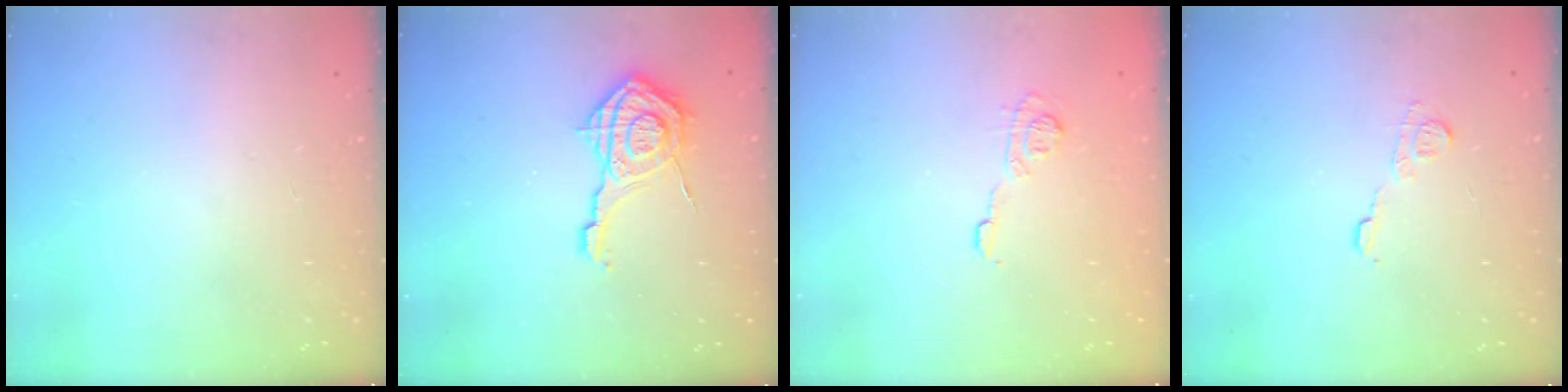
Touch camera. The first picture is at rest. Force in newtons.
{"total": 13.6, "press": 13.5, "slide": 1.4}
{"total": 7.8, "press": 7.8, "slide": 0.6}
{"total": 7.3, "press": 7.3, "slide": 0.5}